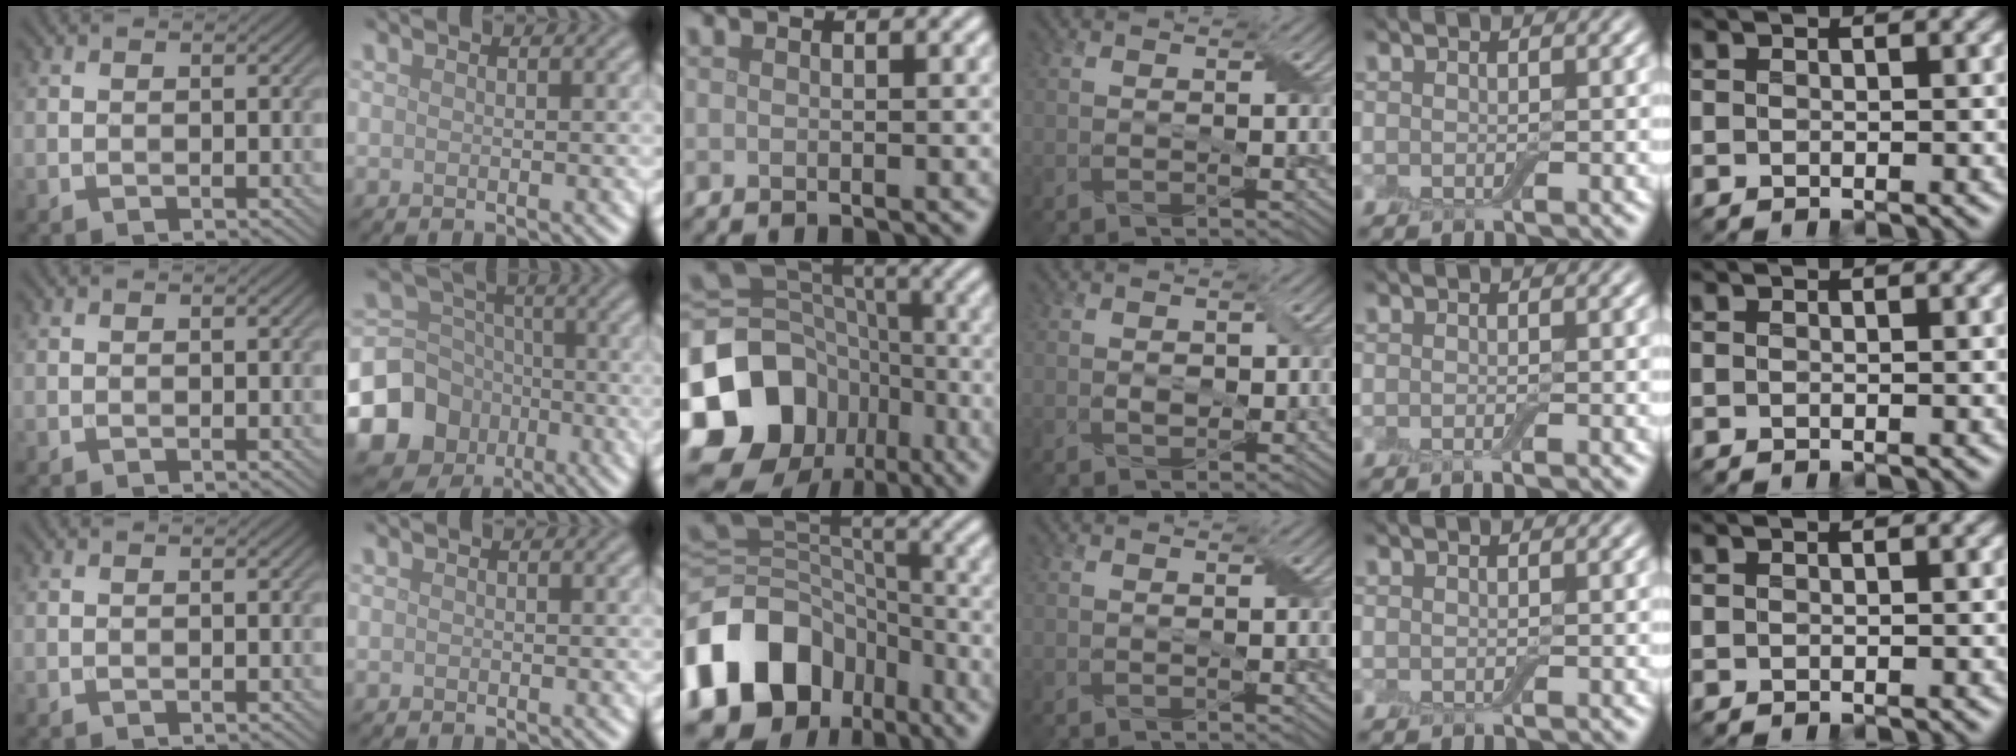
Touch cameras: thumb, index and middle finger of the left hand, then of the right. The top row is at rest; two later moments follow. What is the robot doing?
{"motion": "fold", "object": "aluminum foil"}